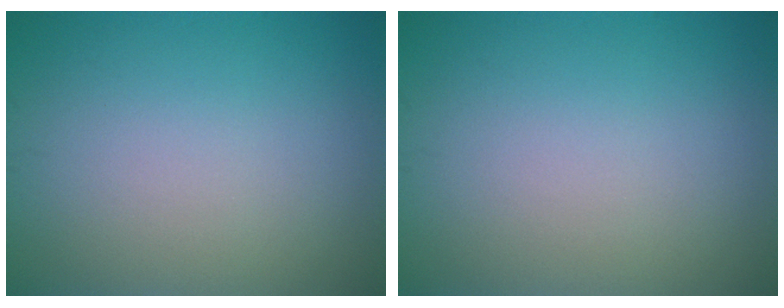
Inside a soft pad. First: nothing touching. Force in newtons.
{"total": 0.0}